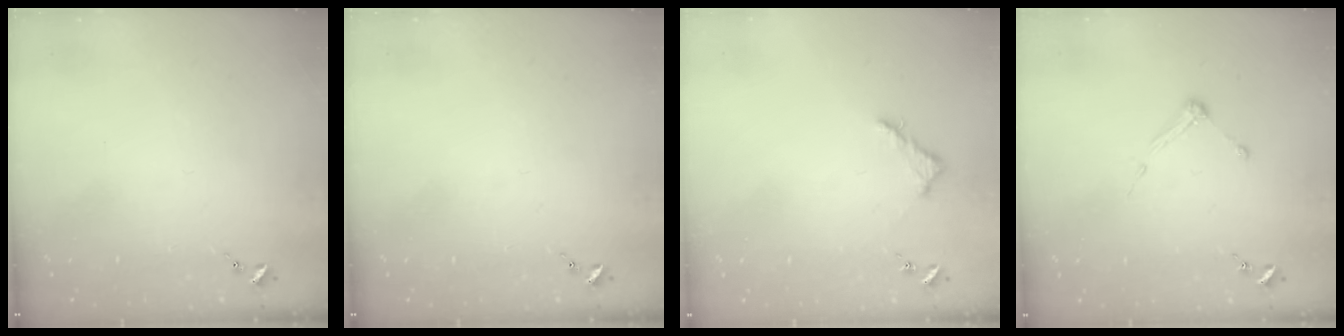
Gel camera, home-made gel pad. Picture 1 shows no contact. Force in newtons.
{"total": 0.0}
{"total": 5.6, "press": 5.6, "slide": 0.6}
{"total": 4.4, "press": 4.3, "slide": 0.5}